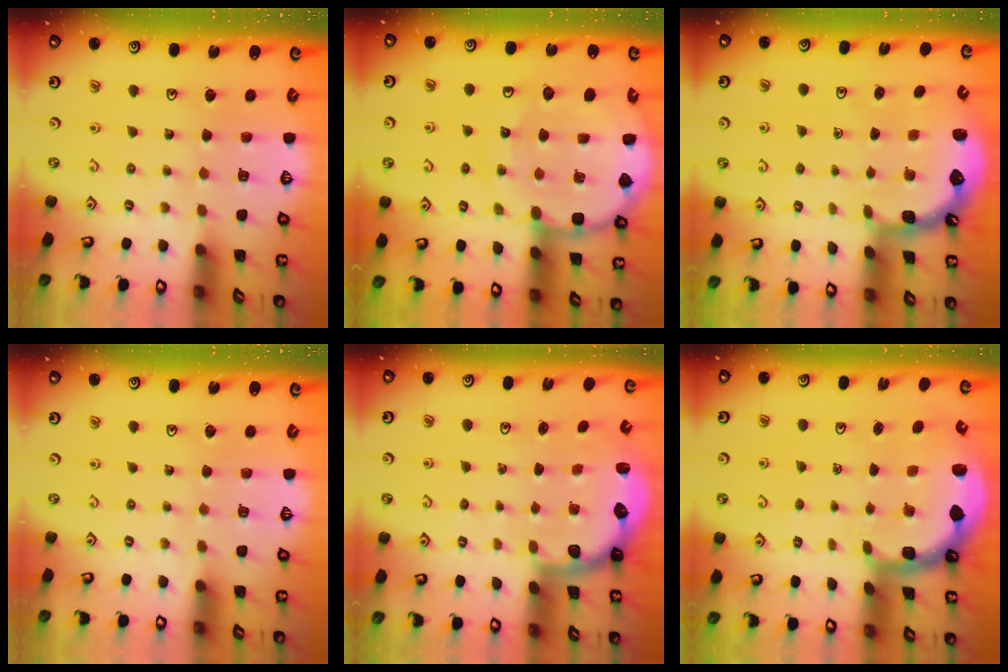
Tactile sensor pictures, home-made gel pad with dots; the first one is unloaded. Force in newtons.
{"total": 14.7, "press": 14.5, "slide": 1.8}
{"total": 1.4, "press": 1.4, "slide": 0.1}
{"total": 0.0}
{"total": 2.1, "press": 1.9, "slide": 1.0}
{"total": 2.1, "press": 1.9, "slide": 0.8}